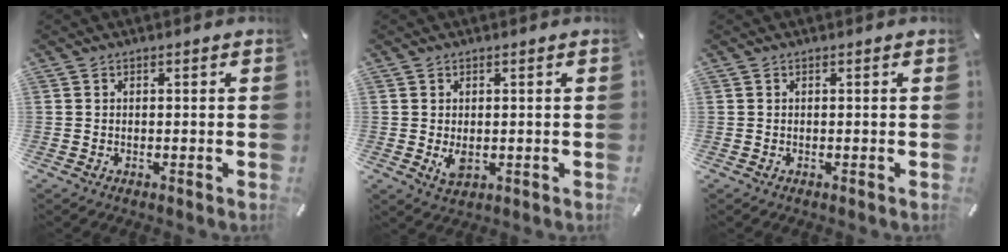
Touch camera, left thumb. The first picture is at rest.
{"total": 3.1, "force": [-0.1, 2.1, 2.4], "torque": [-0.049, -0.006, -0.005]}
{"total": 0.0}